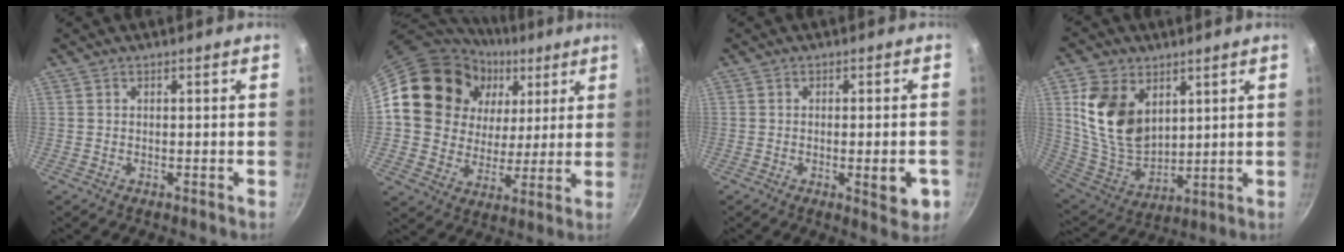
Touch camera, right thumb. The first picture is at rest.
{"total": 20.4, "force": [9.0, 15.9, 9.2], "torque": [-0.132, -0.016, 0.158]}
{"total": 6.5, "force": [-1.9, 2.1, 5.8], "torque": [-0.066, -0.002, -0.023]}
{"total": 15.8, "force": [5.4, 10.7, 10.3], "torque": [-0.170, -0.036, 0.117]}